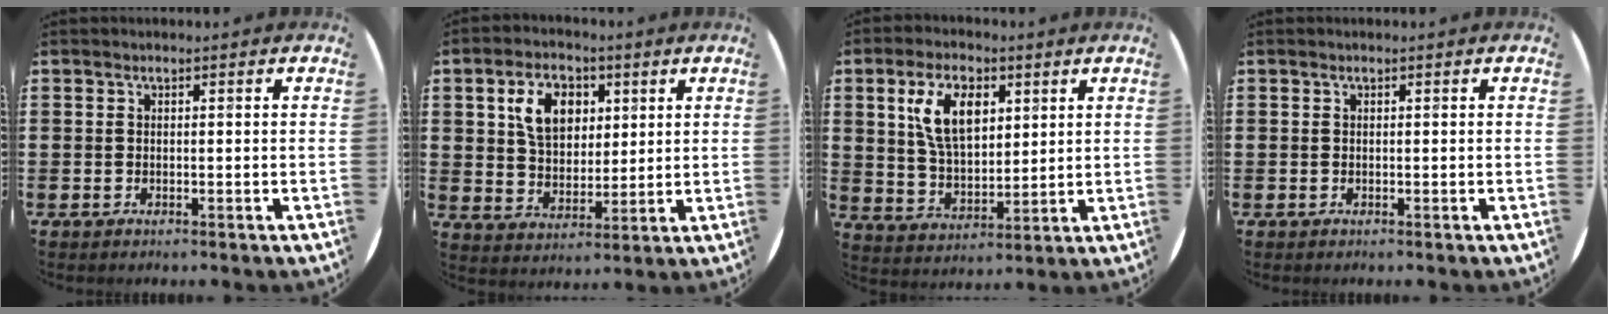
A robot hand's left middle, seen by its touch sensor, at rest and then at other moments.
{"total": 7.4, "force": [3.3, 4.8, 4.7], "torque": [-0.092, 0.011, 0.057]}
{"total": 8.4, "force": [4.0, 4.2, 6.1], "torque": [-0.125, 0.009, 0.072]}
{"total": 0.0}